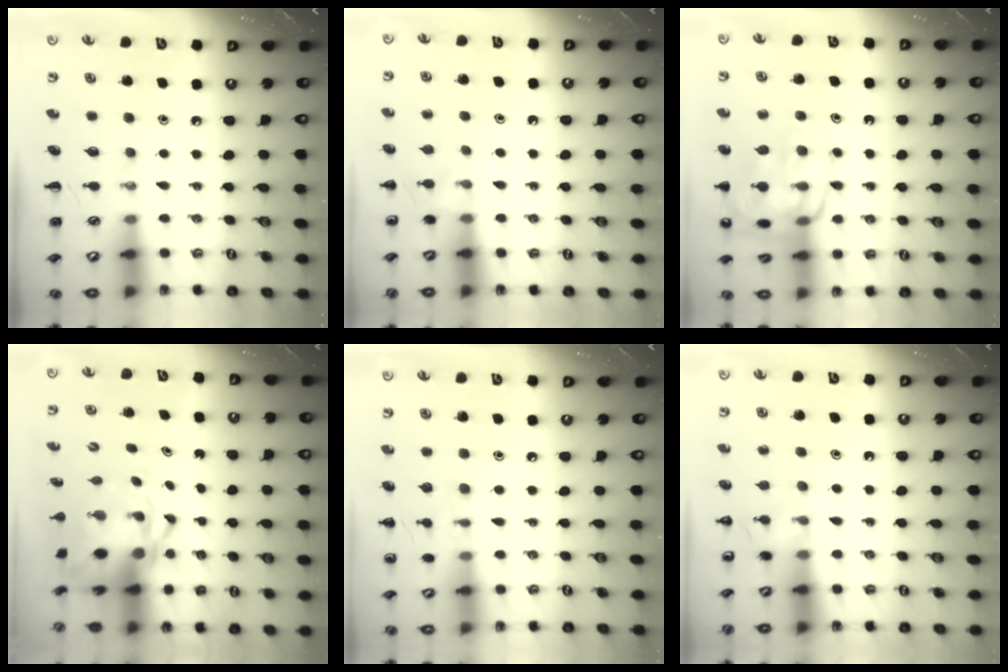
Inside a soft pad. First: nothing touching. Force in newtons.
{"total": 5.9, "press": 5.6, "slide": 1.8}
{"total": 16.0, "press": 15.9, "slide": 1.8}
{"total": 4.9, "press": 4.7, "slide": 1.1}
{"total": 6.8, "press": 6.6, "slide": 1.8}
{"total": 6.3, "press": 6.0, "slide": 2.1}